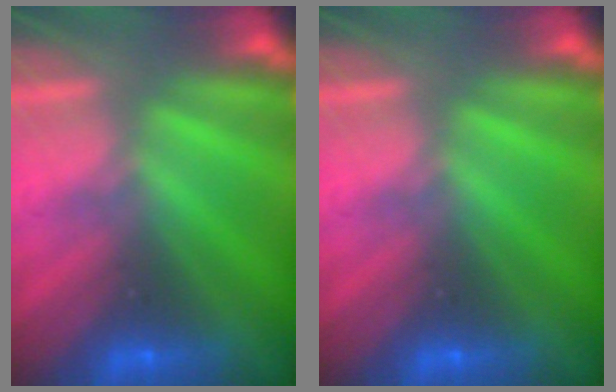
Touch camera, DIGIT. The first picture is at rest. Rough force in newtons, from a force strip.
{"total": 0.0}